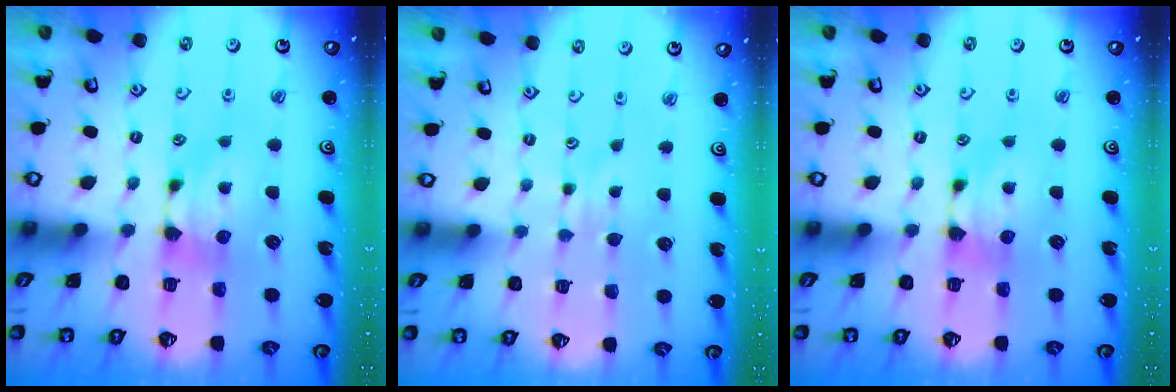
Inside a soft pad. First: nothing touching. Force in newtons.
{"total": 2.4, "press": 2.4, "slide": 0.2}
{"total": 0.0}